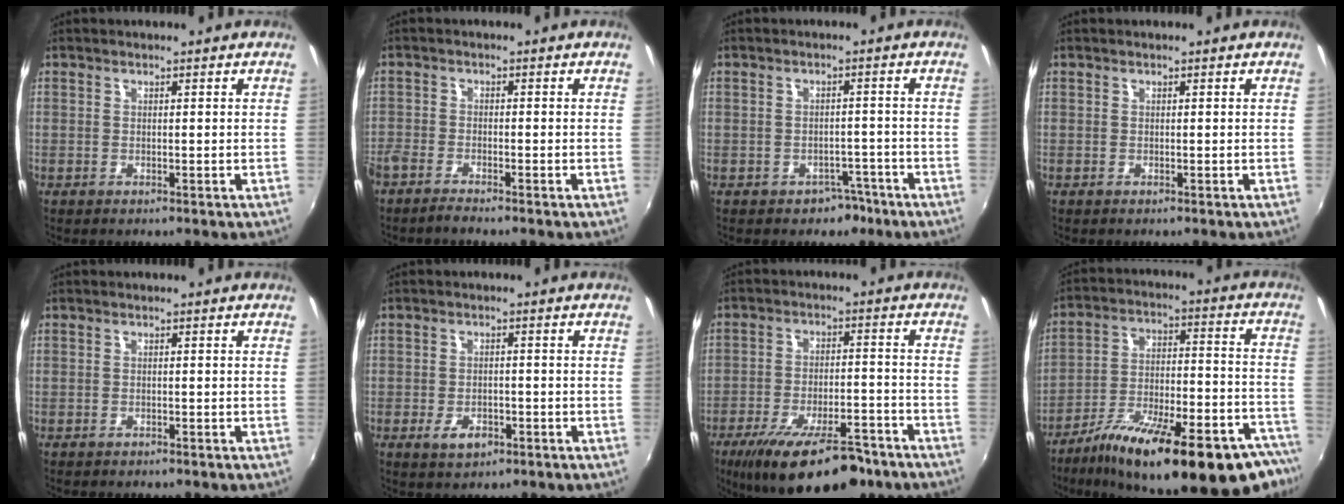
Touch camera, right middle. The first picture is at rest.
{"total": 3.4, "force": [-3.1, 0.5, 1.4], "torque": [-0.043, -0.011, -0.066]}
{"total": 3.9, "force": [-2.6, 2.8, 0.8], "torque": [-0.018, 0.008, -0.028]}
{"total": 0.0}
{"total": 0.9, "force": [-0.8, 0.4, 0.1], "torque": [-0.008, -0.002, -0.012]}
{"total": 4.1, "force": [-2.1, 2.5, 2.6], "torque": [-0.055, -0.007, -0.034]}
{"total": 18.7, "force": [-13.3, 6.2, 11.6], "torque": [-0.208, -0.031, -0.195]}
{"total": 30.1, "force": [-21.6, 7.6, 19.4], "torque": [-0.282, -0.033, -0.306]}